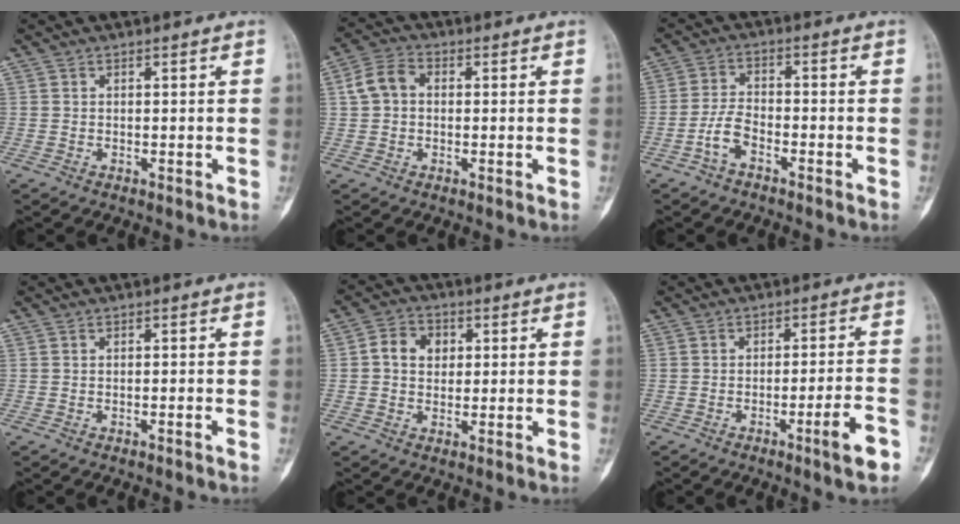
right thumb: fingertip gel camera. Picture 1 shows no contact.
{"total": 5.5, "force": [0.5, 4.2, 3.5], "torque": [-0.067, 0.019, 0.002]}
{"total": 4.7, "force": [-2.8, 2.2, 3.1], "torque": [-0.062, 0.026, -0.057]}
{"total": 0.6, "force": [-0.4, 0.0, 0.5], "torque": [-0.012, 0.007, -0.004]}
{"total": 6.0, "force": [1.0, 4.9, 3.4], "torque": [-0.037, 0.009, 0.011]}
{"total": 6.9, "force": [-3.6, 0.3, 5.8], "torque": [-0.090, 0.018, -0.051]}